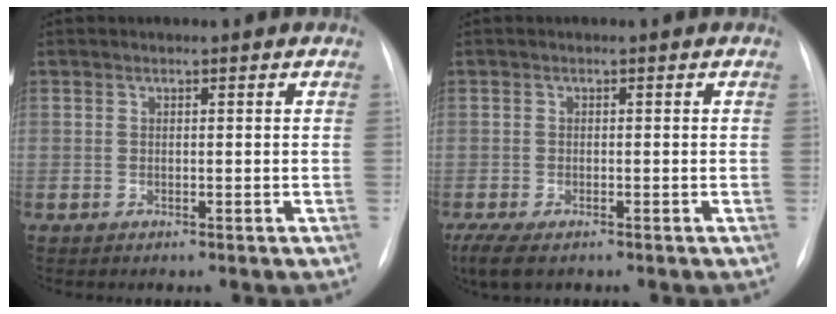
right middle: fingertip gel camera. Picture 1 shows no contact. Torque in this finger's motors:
{"motor_torque": [0.66, -0.67, 0.14, 0.06]}